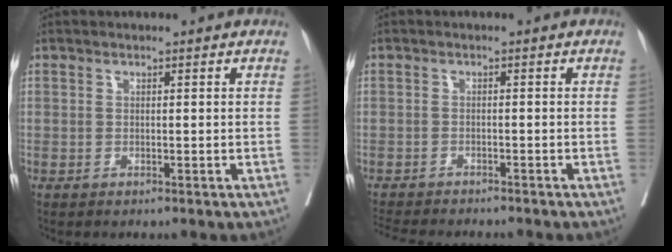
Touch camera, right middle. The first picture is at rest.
{"total": 9.9, "force": [-9.0, 1.5, 3.7], "torque": [-0.060, -0.012, -0.127]}